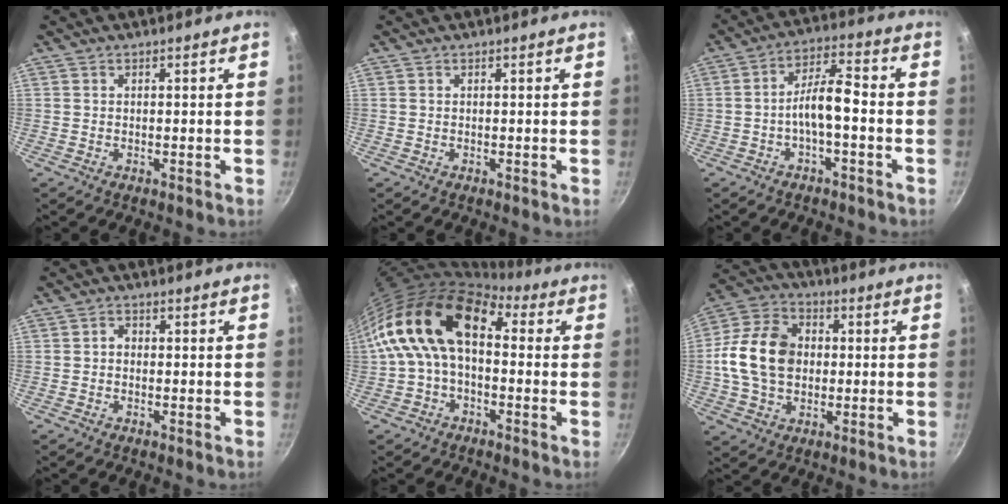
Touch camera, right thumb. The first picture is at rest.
{"total": 0.0}
{"total": 7.2, "force": [-2.1, 2.4, 6.4], "torque": [-0.115, 0.039, -0.041]}
{"total": 1.6, "force": [-0.3, 1.3, 0.9], "torque": [-0.012, 0.008, -0.007]}
{"total": 17.6, "force": [1.7, 10.9, 13.8], "torque": [-0.232, 0.040, 0.009]}
{"total": 15.4, "force": [0.3, 11.5, 10.2], "torque": [-0.167, 0.022, -0.007]}